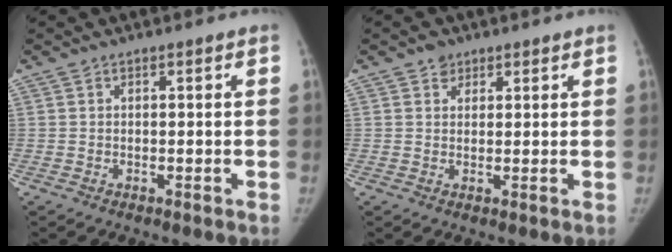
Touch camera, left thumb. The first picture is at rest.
{"total": 2.4, "force": [1.5, 1.8, 0.4], "torque": [0.011, -0.006, 0.017]}